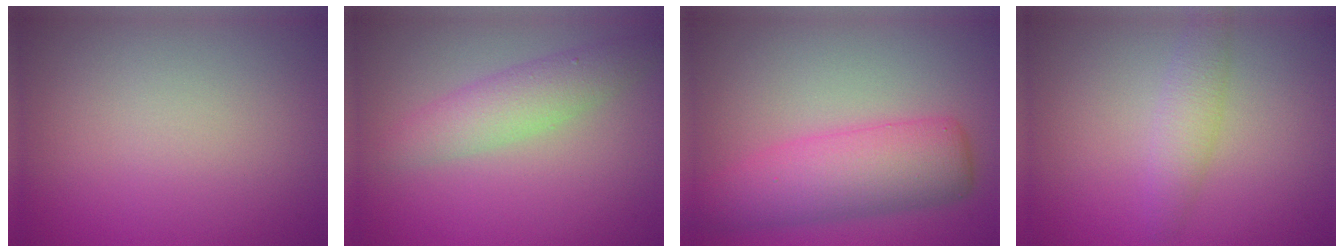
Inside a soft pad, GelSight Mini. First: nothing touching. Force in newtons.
{"total": 3.2, "press": 3.2, "slide": 0.1}
{"total": 6.1, "press": 6.1, "slide": 0.2}
{"total": 2.2, "press": 2.2, "slide": 0.0}